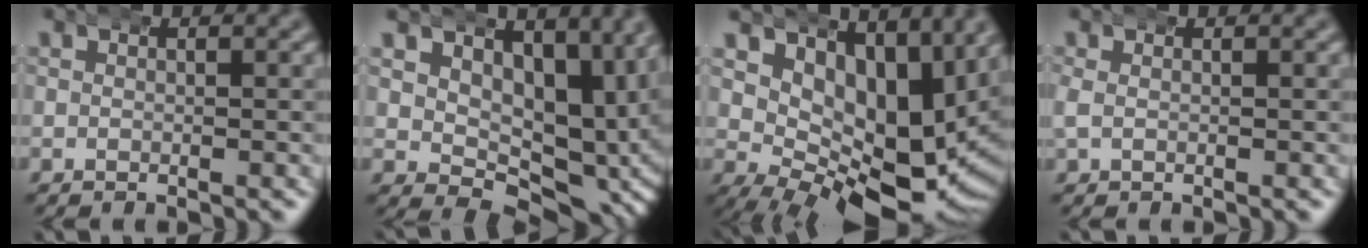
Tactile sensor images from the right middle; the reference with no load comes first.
{"total": 7.8, "force": [3.5, 4.5, 5.3], "torque": [-0.051, -0.015, 0.062]}
{"total": 11.7, "force": [2.6, 6.1, 9.6], "torque": [-0.145, -0.033, 0.060]}
{"total": 0.8, "force": [-0.1, 0.7, 0.5], "torque": [-0.022, -0.003, 0.001]}